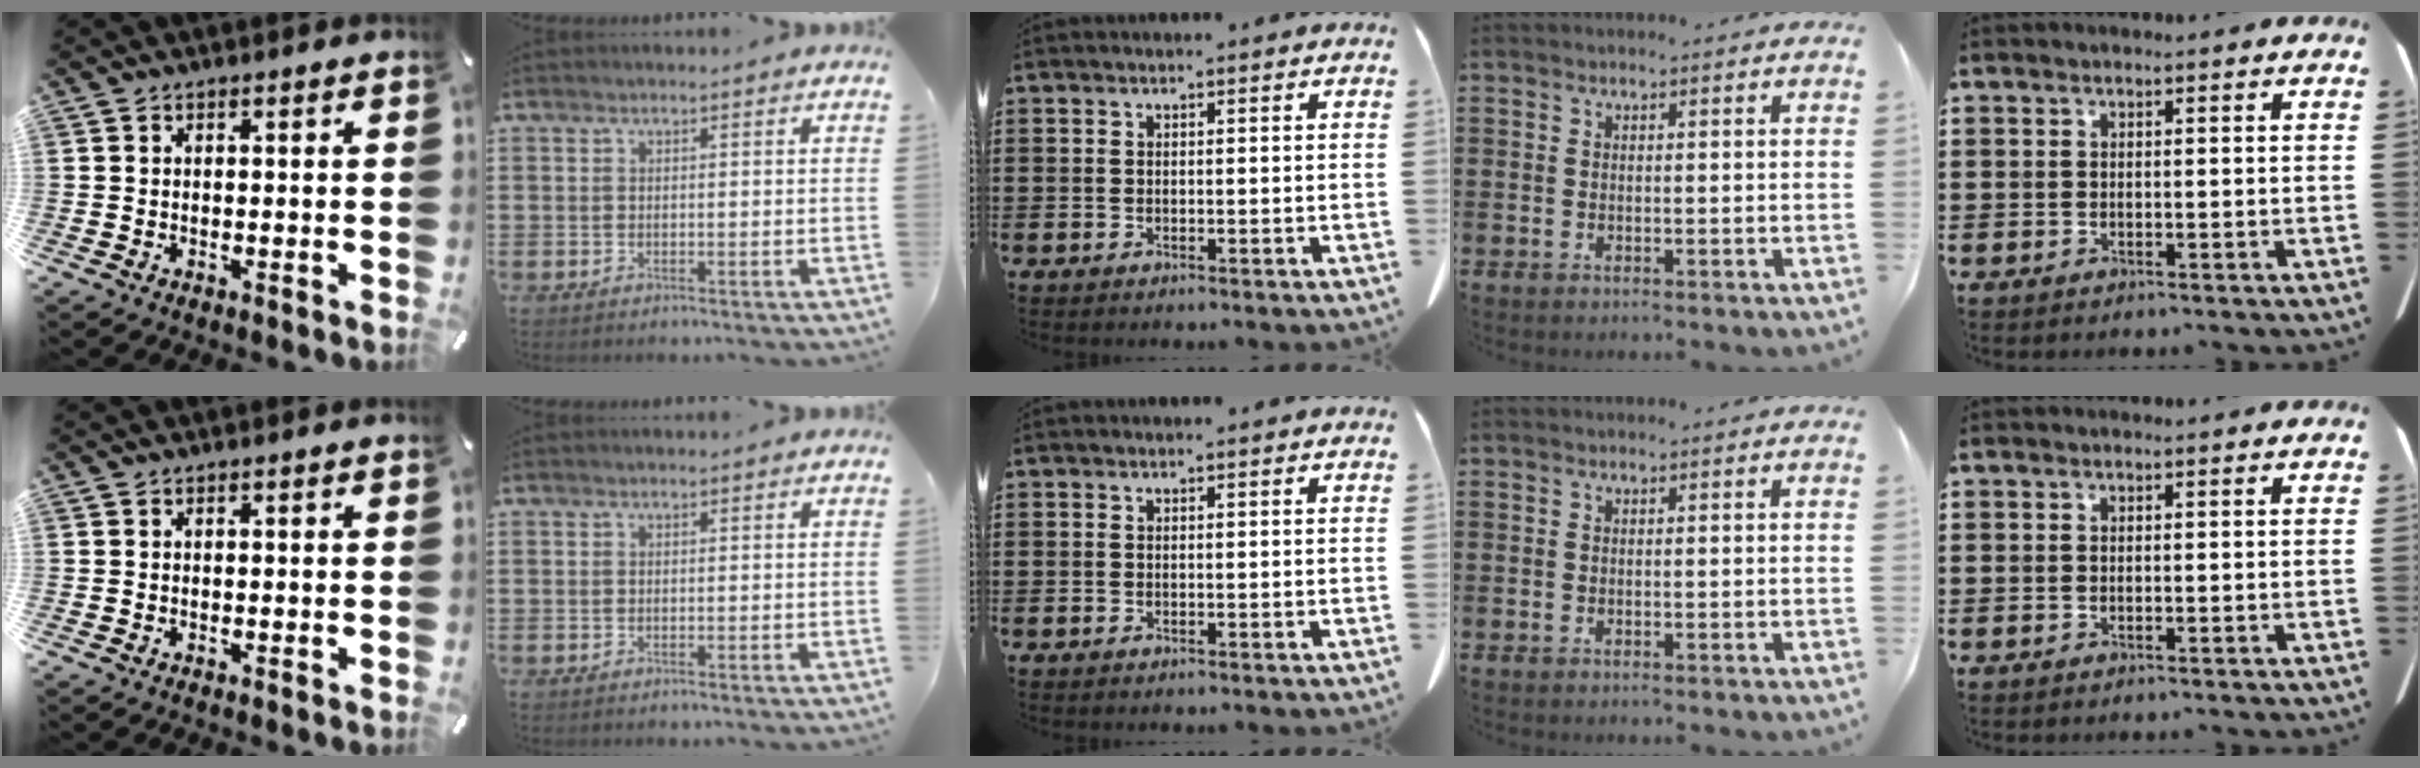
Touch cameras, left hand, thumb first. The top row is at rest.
{}